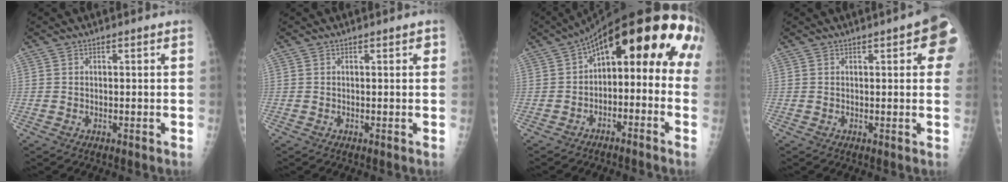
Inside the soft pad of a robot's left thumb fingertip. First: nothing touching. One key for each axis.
{"total": 0.8, "fx": 0.4, "fy": 0.4, "fz": 0.6, "tx": -0.006, "ty": 0.001, "tz": 0.002}
{"total": 20.9, "fx": 1.5, "fy": 10.7, "fz": 17.9, "tx": -0.225, "ty": 0.062, "tz": 0.014}
{"total": 8.1, "fx": 2.8, "fy": 2.4, "fz": 7.2, "tx": -0.069, "ty": -0.001, "tz": 0.026}